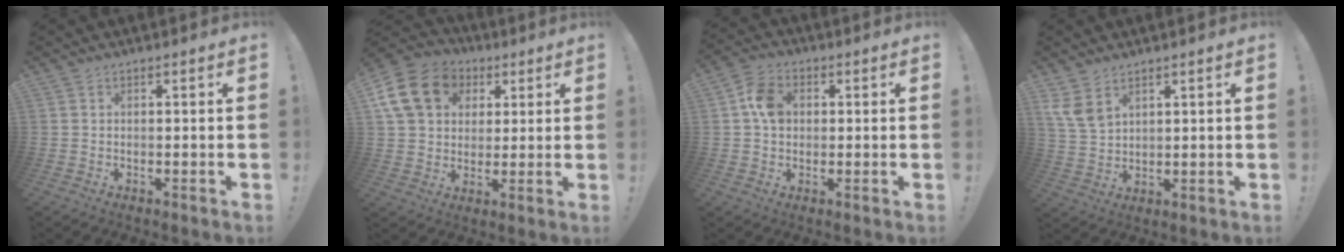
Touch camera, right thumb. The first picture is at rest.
{"total": 16.7, "force": [5.8, 13.5, 7.9], "torque": [-0.123, -0.013, 0.120]}
{"total": 7.7, "force": [0.9, 6.0, 4.8], "torque": [-0.081, 0.013, 0.018]}
{"total": 7.2, "force": [4.2, 4.2, 4.0], "torque": [-0.084, -0.015, 0.085]}